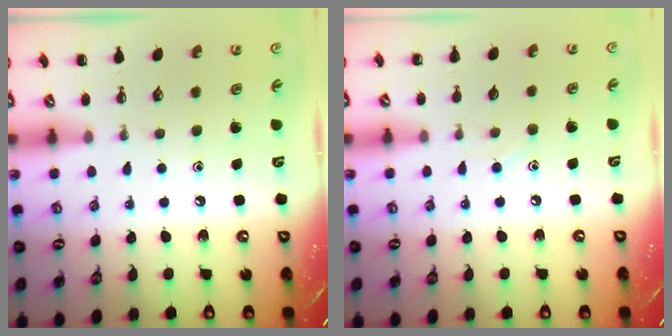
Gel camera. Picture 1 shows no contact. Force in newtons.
{"total": 2.0, "press": 2.0, "slide": 0.6}